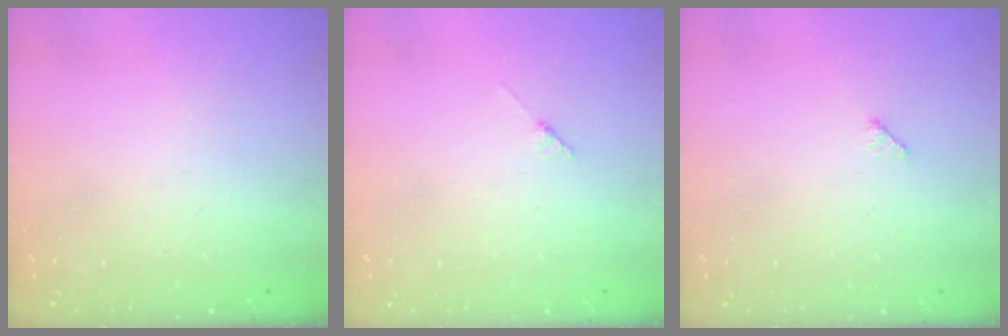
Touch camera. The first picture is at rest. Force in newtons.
{"total": 1.8, "press": 1.7, "slide": 0.3}
{"total": 3.2, "press": 3.2, "slide": 0.4}